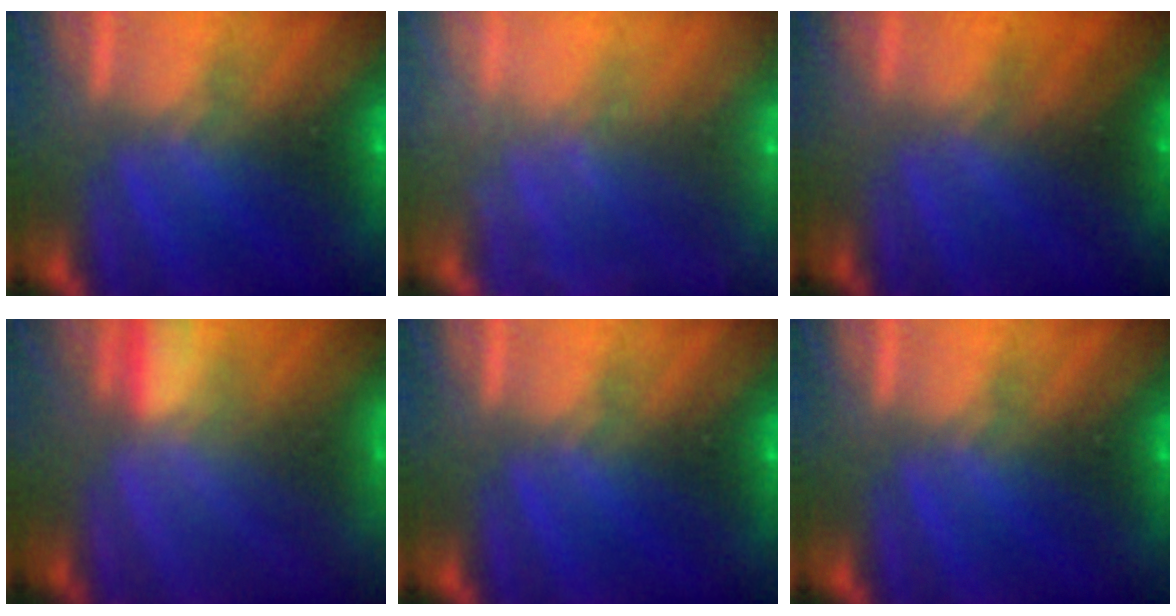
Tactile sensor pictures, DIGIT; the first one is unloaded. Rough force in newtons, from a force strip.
{"total": 9.0}
{"total": 2.2}
{"total": 2.8}
{"total": 0.0}
{"total": 0.0}